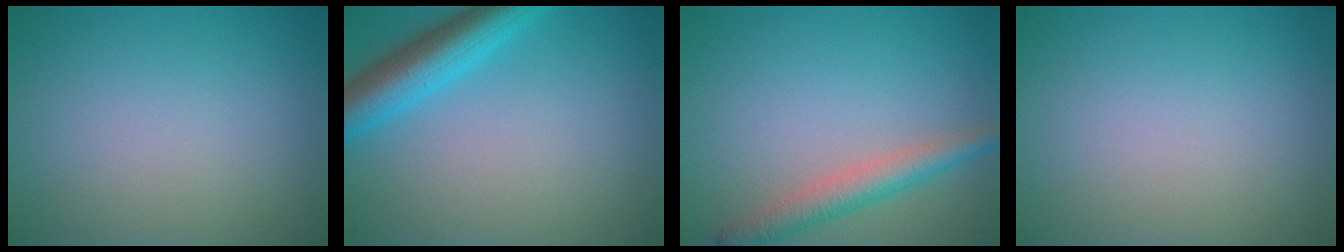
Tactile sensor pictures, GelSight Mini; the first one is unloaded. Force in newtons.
{"total": 5.3, "press": 5.3, "slide": 0.3}
{"total": 3.3, "press": 3.3, "slide": 0.1}
{"total": 0.0}